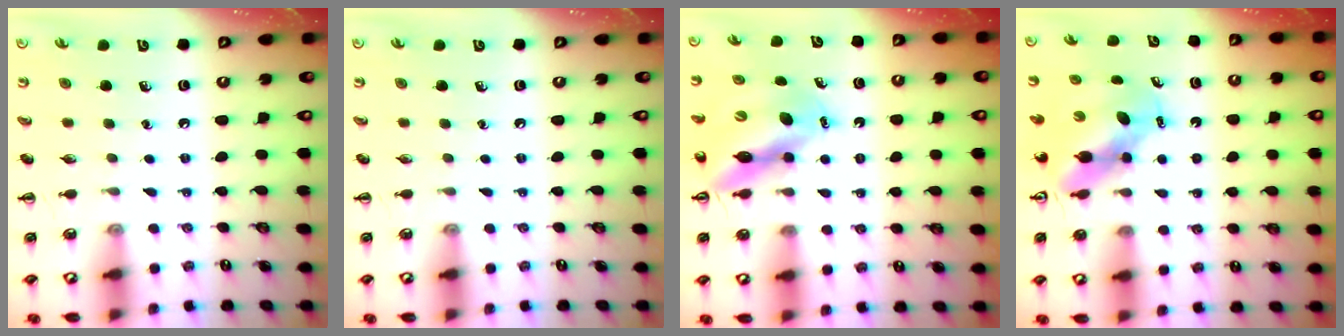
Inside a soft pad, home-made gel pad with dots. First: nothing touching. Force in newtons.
{"total": 0.0}
{"total": 11.1, "press": 10.7, "slide": 3.0}
{"total": 5.8, "press": 5.6, "slide": 1.4}